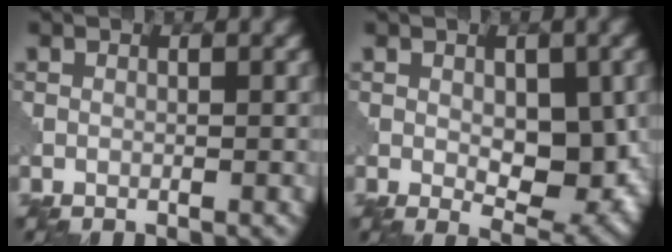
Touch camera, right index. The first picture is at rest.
{"total": 5.7, "force": [-0.2, 3.1, 4.8], "torque": [-0.075, -0.012, 0.004]}